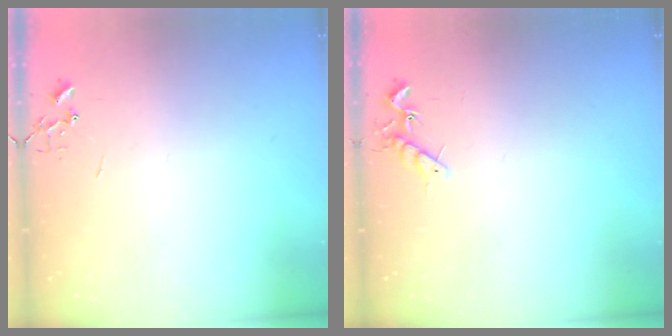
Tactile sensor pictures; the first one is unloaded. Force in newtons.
{"total": 7.0, "press": 6.9, "slide": 0.9}